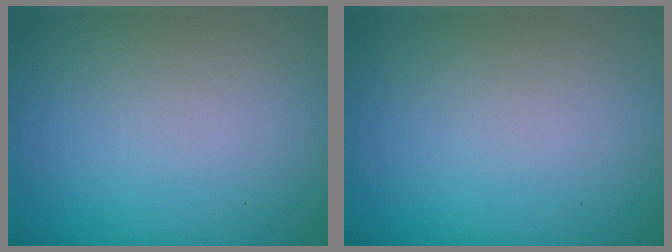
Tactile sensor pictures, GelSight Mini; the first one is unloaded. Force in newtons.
{"total": 0.0}